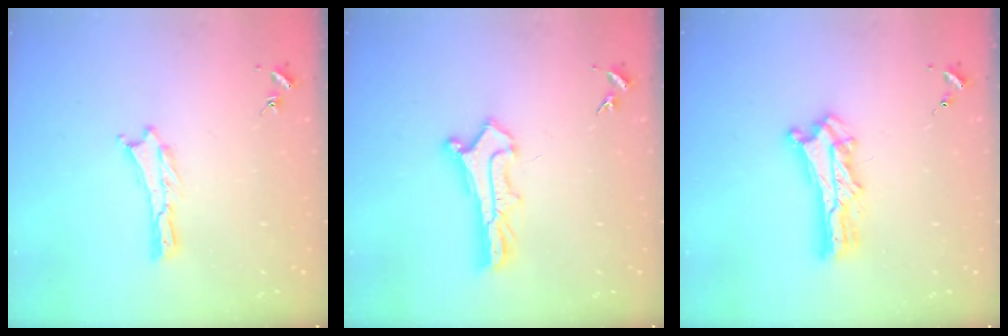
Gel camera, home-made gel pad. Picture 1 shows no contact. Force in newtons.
{"total": 2.9, "press": 2.9, "slide": 0.3}
{"total": 7.2, "press": 7.1, "slide": 0.6}